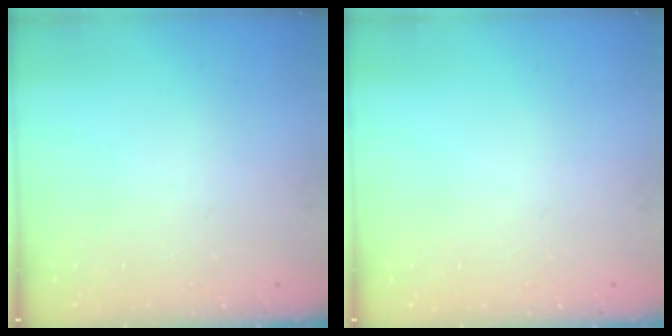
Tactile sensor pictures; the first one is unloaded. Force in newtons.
{"total": 0.0}